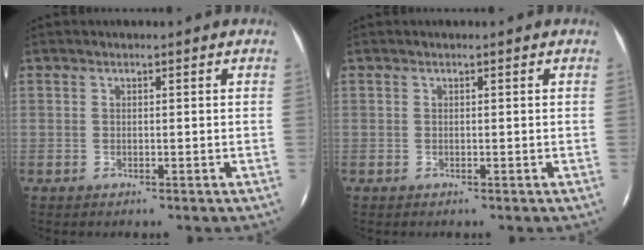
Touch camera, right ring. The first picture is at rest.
{"total": 0.0}